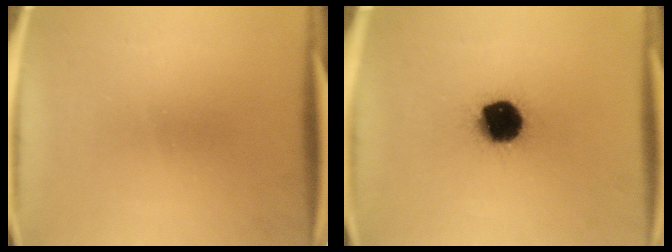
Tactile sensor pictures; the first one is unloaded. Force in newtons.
{"total": 16.1}